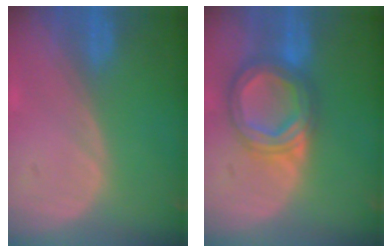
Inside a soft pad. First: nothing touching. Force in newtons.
{"total": 7.8, "press": 7.8, "slide": 0.5}